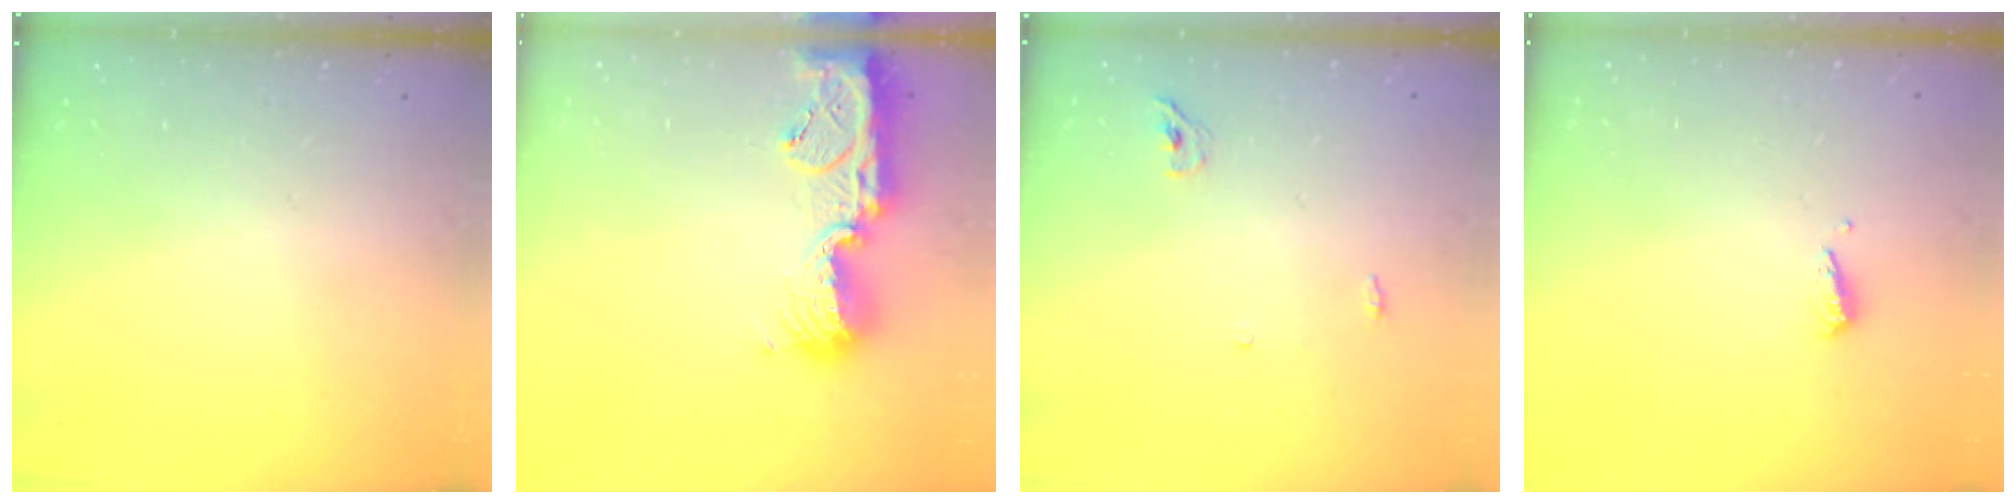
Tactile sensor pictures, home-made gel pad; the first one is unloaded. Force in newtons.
{"total": 14.6, "press": 14.5, "slide": 1.4}
{"total": 3.4, "press": 3.4, "slide": 0.7}
{"total": 2.9, "press": 2.9, "slide": 0.4}